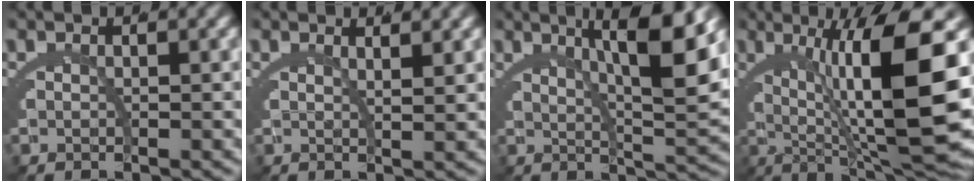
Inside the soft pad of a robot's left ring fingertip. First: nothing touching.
{"total": 1.9, "force": [1.5, -1.0, 0.8], "torque": [-0.010, -0.006, 0.028]}
{"total": 8.6, "force": [3.8, 1.0, 7.6], "torque": [-0.098, 0.009, 0.062]}
{"total": 14.9, "force": [1.4, 4.0, 14.3], "torque": [-0.181, 0.004, 0.034]}